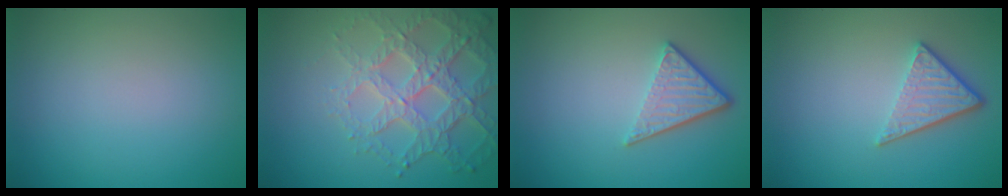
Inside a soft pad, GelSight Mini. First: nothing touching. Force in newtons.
{"total": 5.9, "press": 4.7, "slide": 3.6}
{"total": 3.7, "press": 2.8, "slide": 2.5}
{"total": 3.7, "press": 2.8, "slide": 2.5}